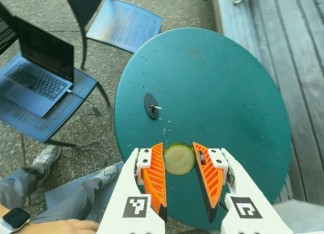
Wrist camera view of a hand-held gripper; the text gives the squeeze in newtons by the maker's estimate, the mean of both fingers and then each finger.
{"total": 11.8, "left": 12.0, "right": 11.6}